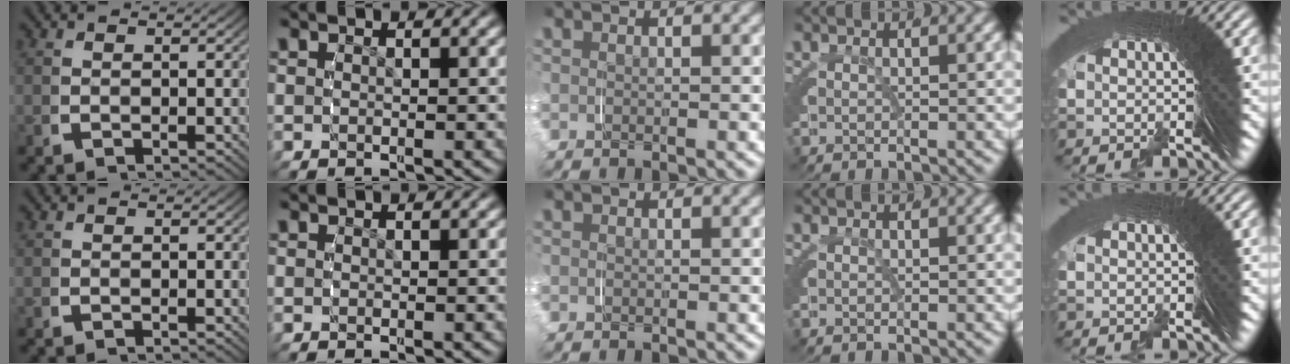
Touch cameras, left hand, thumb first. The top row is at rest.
{}